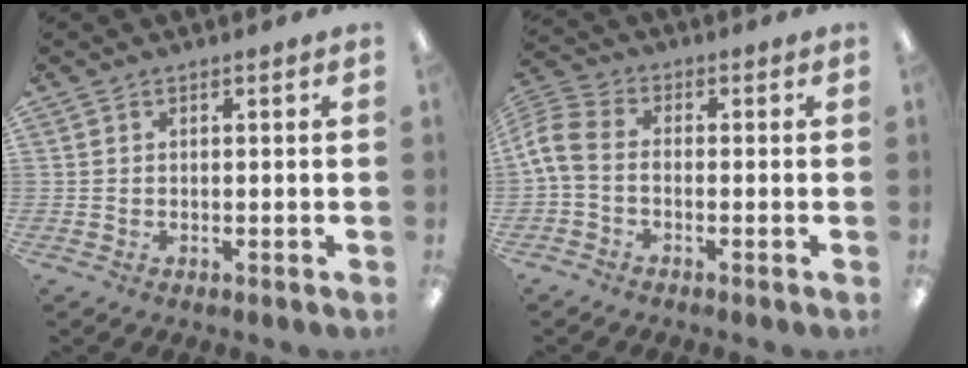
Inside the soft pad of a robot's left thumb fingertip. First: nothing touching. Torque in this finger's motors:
{"motor_torque": [0.04, 0.22, 0.58, 0.86, 0.06]}